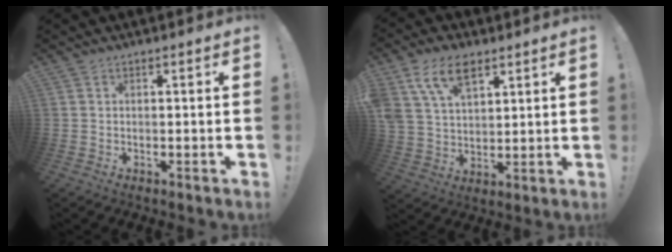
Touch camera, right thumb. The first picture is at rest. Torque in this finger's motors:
{"motor_torque": [2.36, 2.65, 0.62, 0.39, 0.39]}